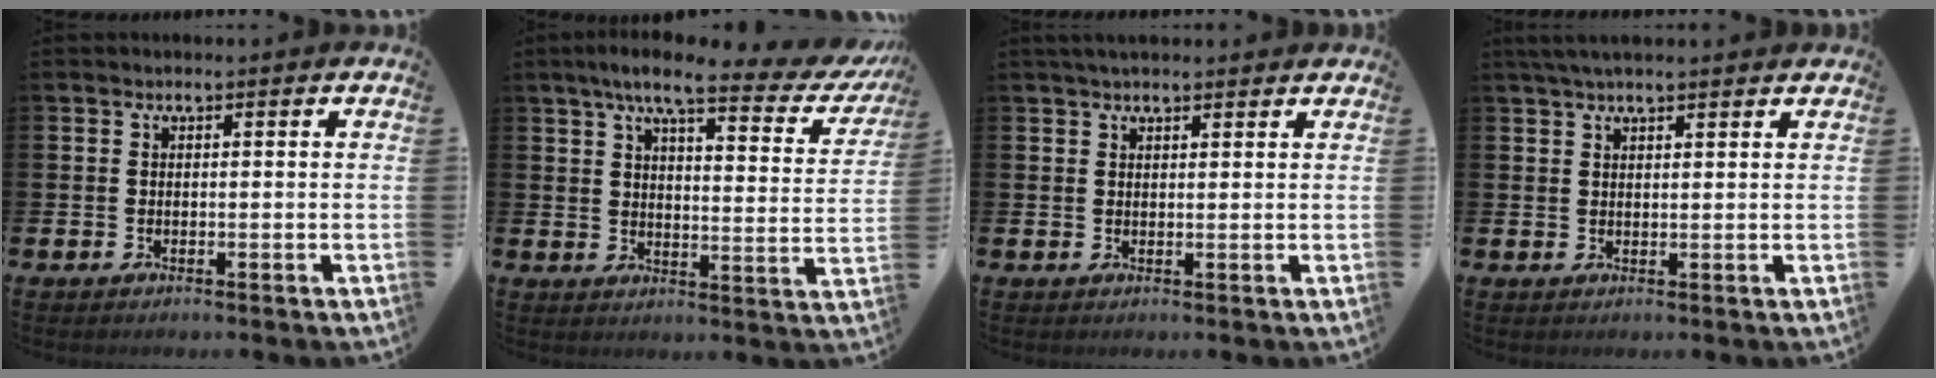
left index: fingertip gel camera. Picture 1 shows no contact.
{"total": 7.9, "force": [6.2, 1.3, 4.7], "torque": [-0.094, -0.034, 0.098]}
{"total": 2.1, "force": [1.9, 0.5, 0.7], "torque": [-0.013, 0.001, 0.034]}
{"total": 2.9, "force": [2.4, 0.6, 1.4], "torque": [-0.029, 0.000, 0.044]}